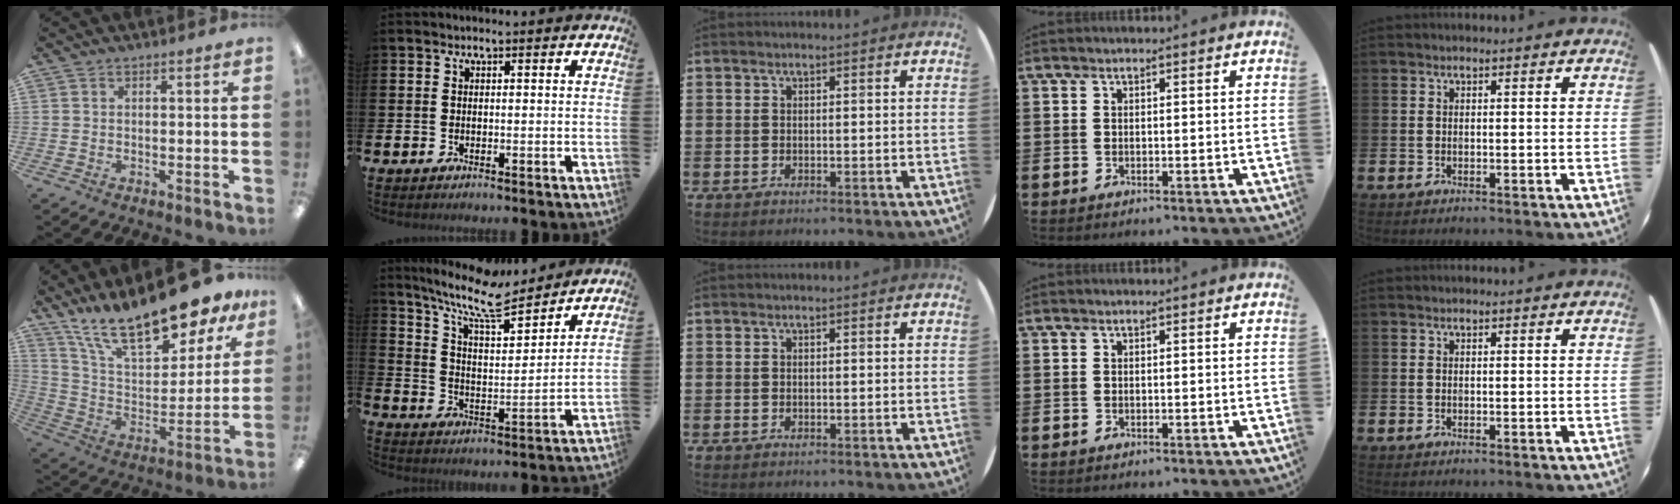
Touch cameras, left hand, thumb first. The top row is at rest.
{"thumb": {"total": 21.0, "force": [17.1, 6.1, 10.6], "torque": [-0.191, -0.119, 0.297]}, "index": {"total": 10.9, "force": [9.5, 2.1, 4.9], "torque": [-0.118, -0.060, 0.165]}}